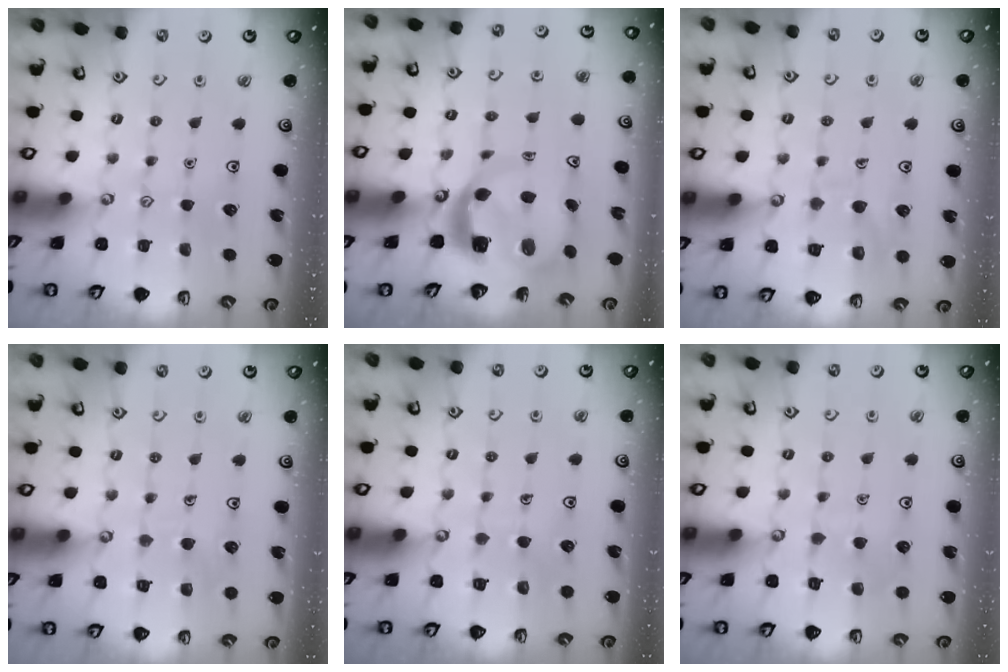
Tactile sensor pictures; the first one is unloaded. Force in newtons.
{"total": 7.8, "press": 7.7, "slide": 1.1}
{"total": 8.2, "press": 8.1, "slide": 0.9}
{"total": 7.0, "press": 6.9, "slide": 0.6}
{"total": 5.0, "press": 5.0, "slide": 0.3}
{"total": 5.5, "press": 5.5, "slide": 0.5}